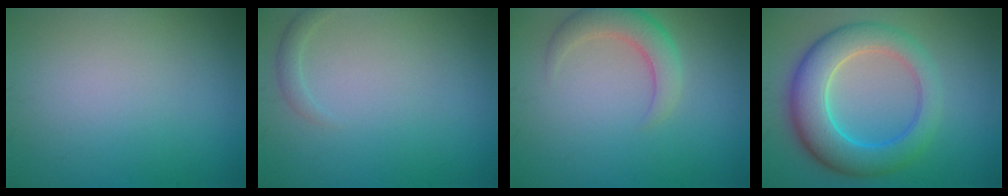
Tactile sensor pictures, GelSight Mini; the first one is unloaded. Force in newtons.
{"total": 1.1, "press": 1.1, "slide": 0.0}
{"total": 3.2, "press": 3.2, "slide": 0.5}
{"total": 7.6, "press": 7.6, "slide": 0.2}